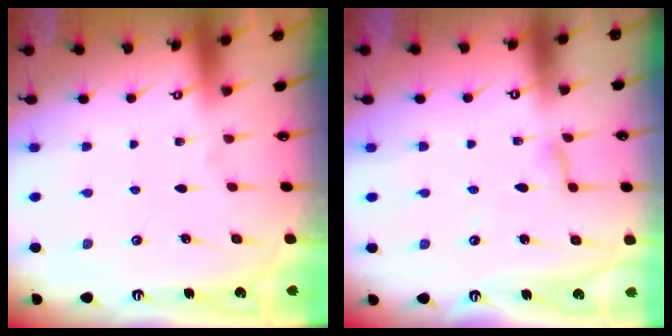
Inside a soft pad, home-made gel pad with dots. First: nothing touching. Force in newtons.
{"total": 2.6, "press": 2.6, "slide": 0.3}